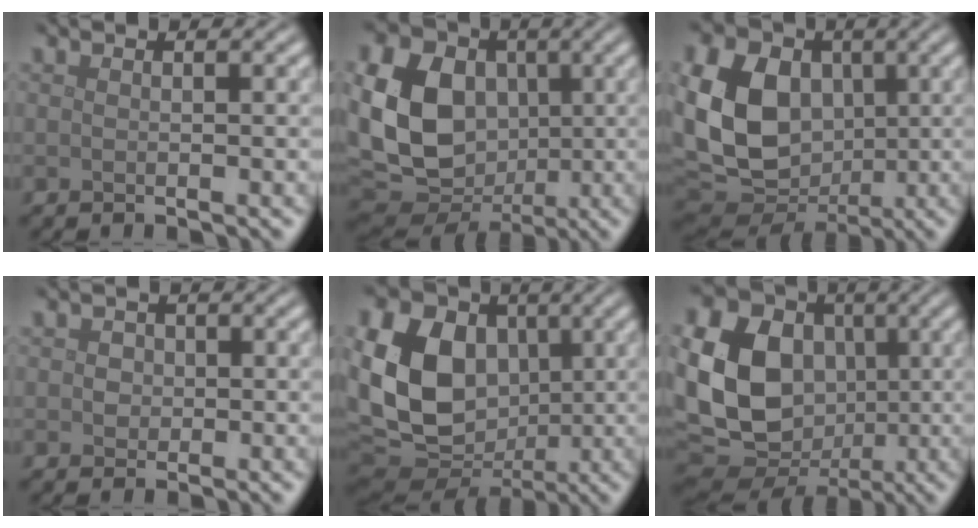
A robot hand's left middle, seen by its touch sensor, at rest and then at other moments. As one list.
[{"total": 16.3, "force": [0.7, 13.1, 9.8], "torque": [-0.220, 0.003, 0.005]}, {"total": 14.5, "force": [0.8, 11.2, 9.1], "torque": [-0.202, -0.001, 0.018]}, {"total": 1.7, "force": [0.4, 1.5, 0.7], "torque": [-0.003, 0.007, 0.000]}, {"total": 16.4, "force": [1.2, 12.8, 10.2], "torque": [-0.226, 0.010, 0.021]}, {"total": 20.9, "force": [0.8, 17.9, 10.8], "torque": [-0.253, 0.011, -0.020]}]